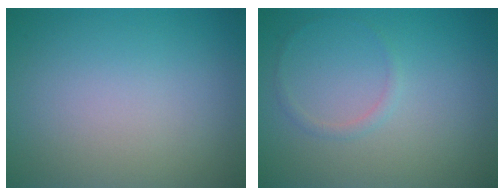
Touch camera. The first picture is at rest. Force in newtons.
{"total": 0.8, "press": 0.8, "slide": 0.1}